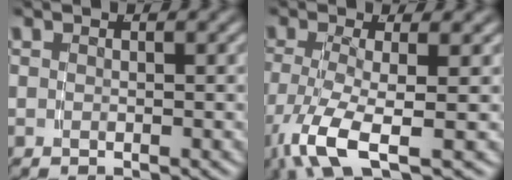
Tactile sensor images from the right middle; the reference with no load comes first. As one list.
[{"total": 6.2, "force": [-3.0, 2.1, 5.0], "torque": [-0.116, -0.037, -0.032]}]